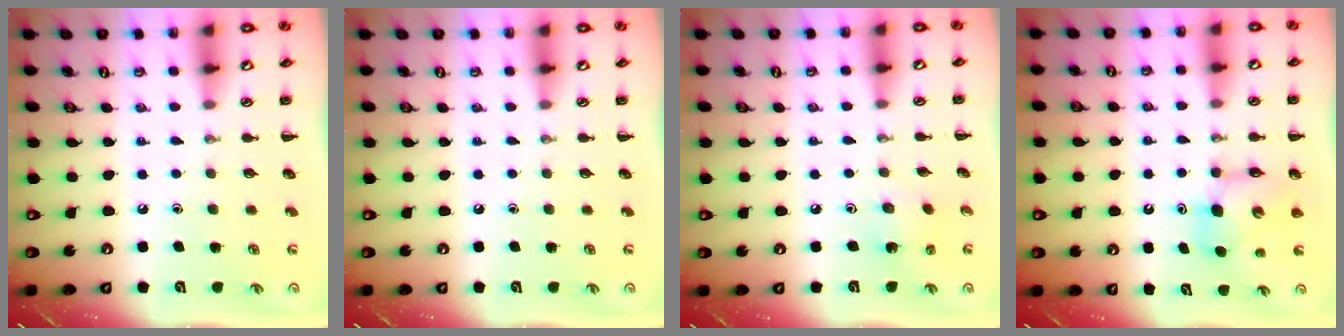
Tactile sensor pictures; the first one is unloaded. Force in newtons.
{"total": 0.0}
{"total": 2.4, "press": 2.2, "slide": 0.8}
{"total": 8.1, "press": 7.9, "slide": 1.6}